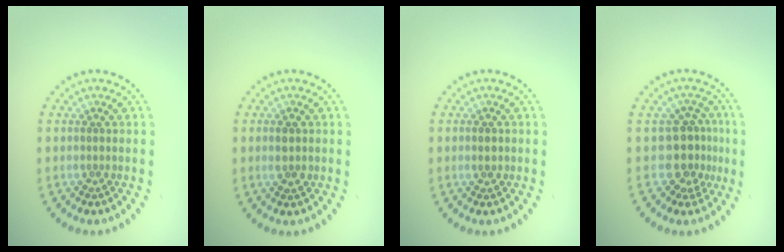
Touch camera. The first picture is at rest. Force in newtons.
{"total": 1.4, "press": 1.4, "slide": 0.1}
{"total": 1.5, "press": 1.5, "slide": 0.1}
{"total": 3.2, "press": 2.5, "slide": 2.0}